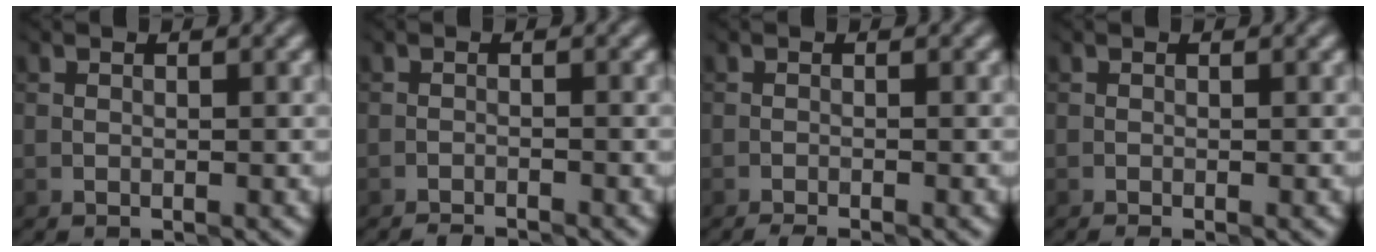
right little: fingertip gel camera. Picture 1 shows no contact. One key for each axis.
{"total": 1.9, "fx": -1.9, "fy": -0.2, "fz": 0.2, "tx": -0.001, "ty": -0.003, "tz": -0.037}
{"total": 1.7, "fx": -1.6, "fy": -0.2, "fz": 0.5, "tx": -0.014, "ty": -0.001, "tz": -0.032}
{"total": 0.6, "fx": -0.5, "fy": -0.2, "fz": 0.3, "tx": -0.009, "ty": 0.001, "tz": -0.012}